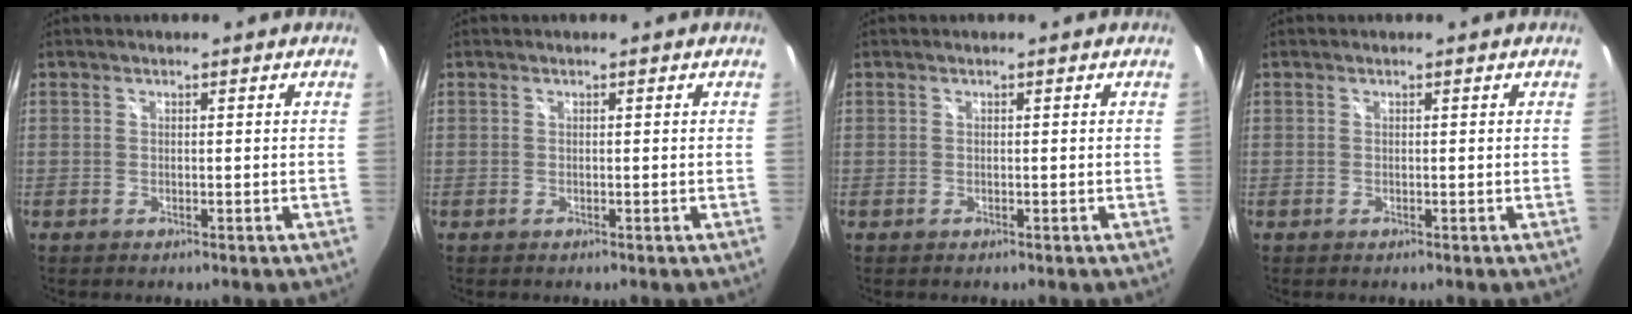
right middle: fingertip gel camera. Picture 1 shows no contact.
{"total": 0.0}
{"total": 0.0}
{"total": 0.0}